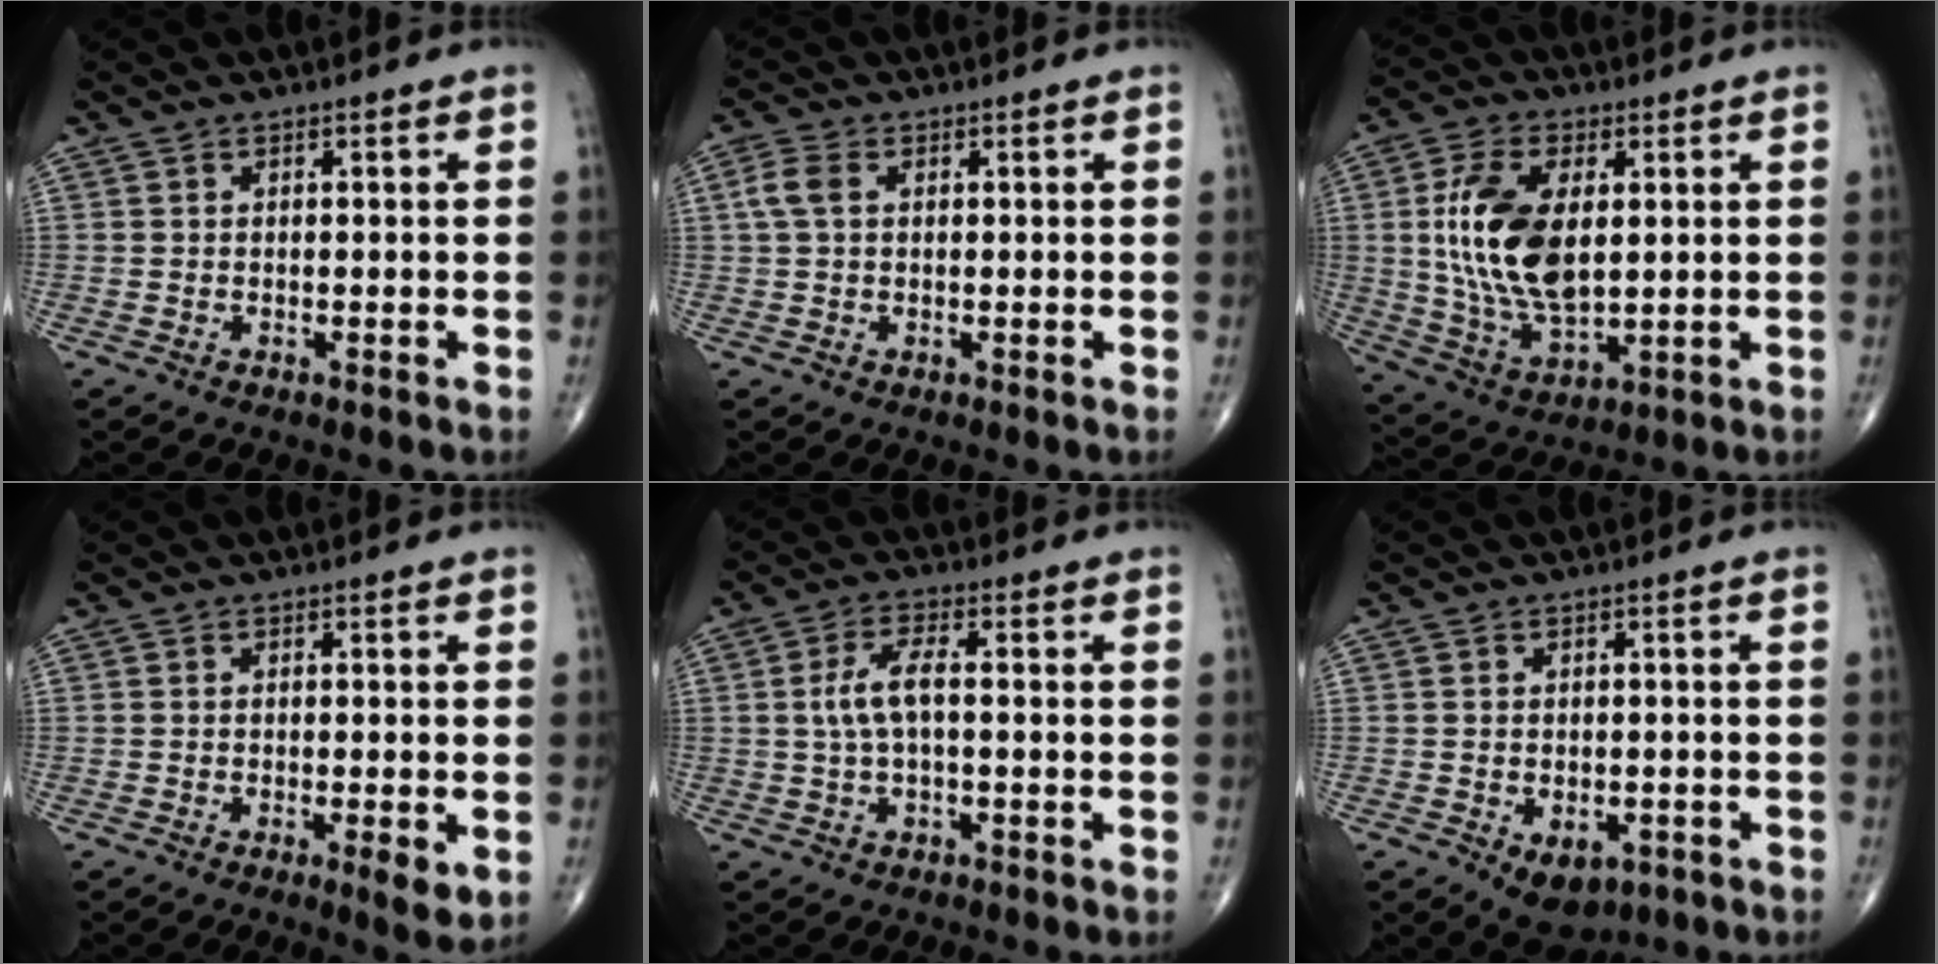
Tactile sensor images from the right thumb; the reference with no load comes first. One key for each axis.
{"total": 3.7, "fx": 0.8, "fy": 2.4, "fz": 2.7, "tx": -0.069, "ty": 0.010, "tz": 0.013}
{"total": 16.2, "fx": 2.3, "fy": 8.6, "fz": 13.5, "tx": -0.259, "ty": -0.011, "tz": 0.051}
{"total": 3.8, "fx": -1.0, "fy": 0.8, "fz": 3.6, "tx": -0.056, "ty": -0.011, "tz": -0.018}
{"total": 5.5, "fx": 0.1, "fy": 2.0, "fz": 5.1, "tx": -0.118, "ty": 0.016, "tz": 0.000}
{"total": 6.7, "fx": -3.1, "fy": 4.3, "fz": 4.1, "tx": -0.045, "ty": 0.010, "tz": -0.033}